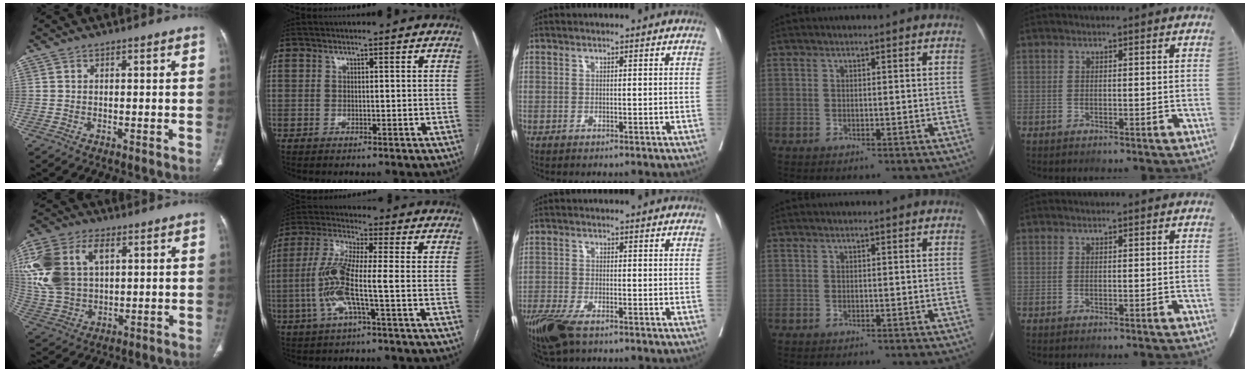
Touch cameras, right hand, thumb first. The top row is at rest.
{"thumb": {"total": 17.5, "force": [4.8, 11.4, 12.4], "torque": [-0.263, 0.005, 0.096]}, "index": {"total": 10.0, "force": [-2.1, 0.5, 9.8], "torque": [-0.212, 0.006, -0.050]}, "middle": {"total": 7.7, "force": [-5.4, 2.3, 5.0], "torque": [-0.097, -0.018, -0.098]}}